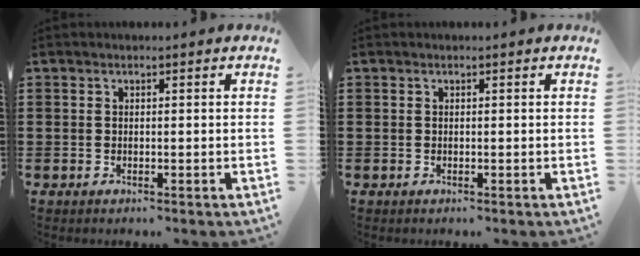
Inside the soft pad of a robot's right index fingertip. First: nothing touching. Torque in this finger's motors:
{"motor_torque": [-0.02, 0.02, 0.00, 0.00]}